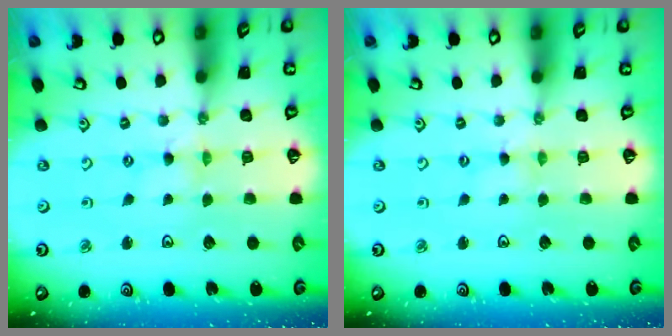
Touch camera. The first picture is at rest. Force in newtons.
{"total": 1.2, "press": 1.1, "slide": 0.2}